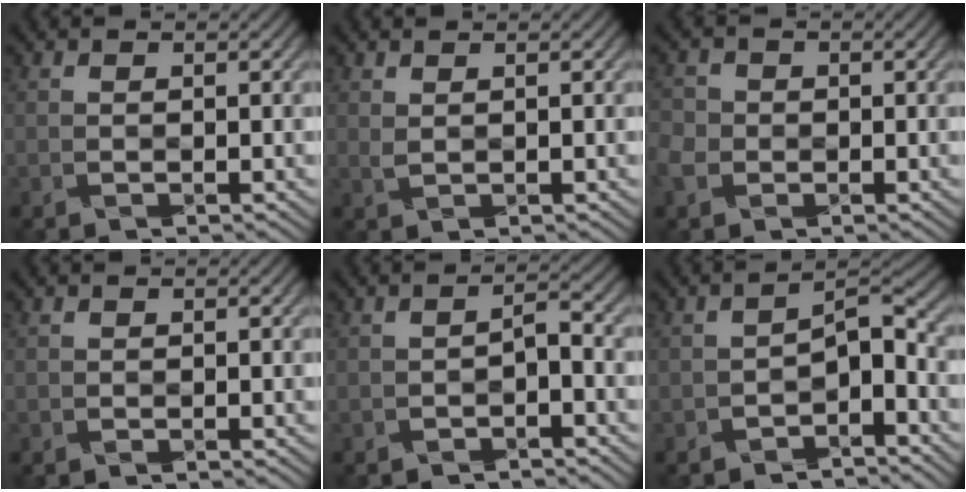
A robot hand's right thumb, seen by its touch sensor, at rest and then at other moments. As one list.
[{"total": 1.0, "force": [0.9, 0.2, 0.4], "torque": [-0.012, -0.001, 0.020]}, {"total": 3.7, "force": [-1.3, 3.2, 1.5], "torque": [-0.038, 0.001, -0.034]}, {"total": 0.0}, {"total": 1.5, "force": [-1.1, 0.2, 0.9], "torque": [-0.014, 0.009, -0.021]}, {"total": 3.4, "force": [-2.3, 1.2, 2.3], "torque": [-0.034, 0.012, -0.042]}]